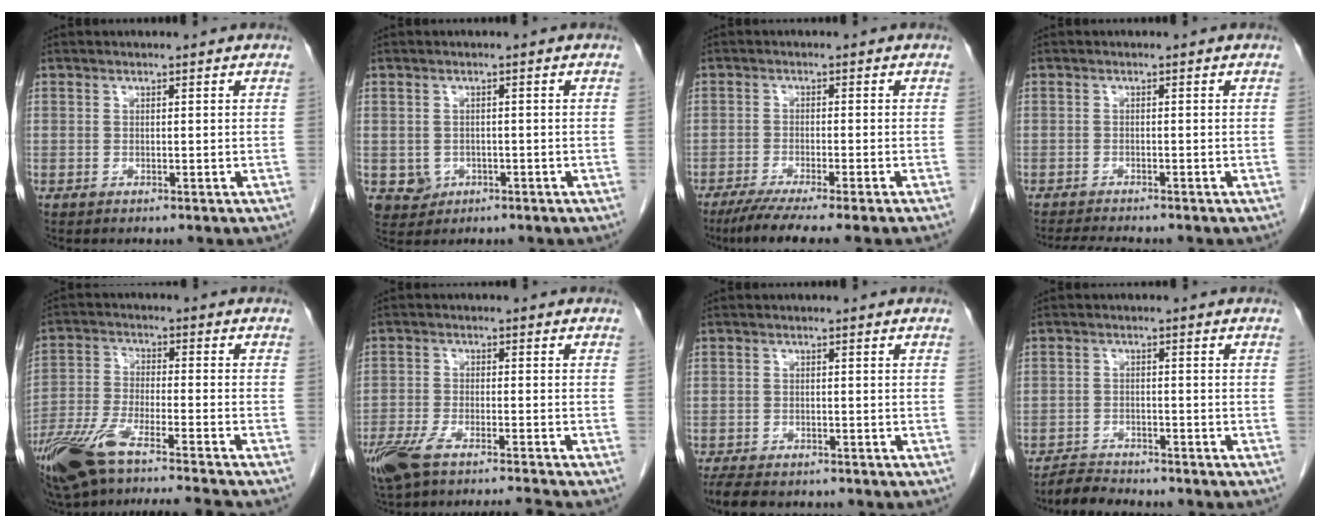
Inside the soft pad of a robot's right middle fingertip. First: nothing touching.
{"total": 3.4, "force": [-1.0, 3.2, 0.7], "torque": [-0.011, 0.002, -0.007]}
{"total": 8.5, "force": [-6.9, -1.1, 4.9], "torque": [-0.062, -0.025, -0.107]}
{"total": 3.8, "force": [-3.6, -0.1, 1.4], "torque": [-0.028, -0.017, -0.058]}
{"total": 16.3, "force": [-13.1, 0.4, 9.7], "torque": [-0.201, -0.033, -0.228]}
{"total": 9.8, "force": [-8.3, 0.1, 5.2], "torque": [-0.093, -0.012, -0.140]}
{"total": 6.5, "force": [-5.4, 2.1, 2.8], "torque": [-0.051, -0.013, -0.079]}
{"total": 3.3, "force": [-3.3, 0.4, 0.0], "torque": [-0.007, -0.012, -0.060]}